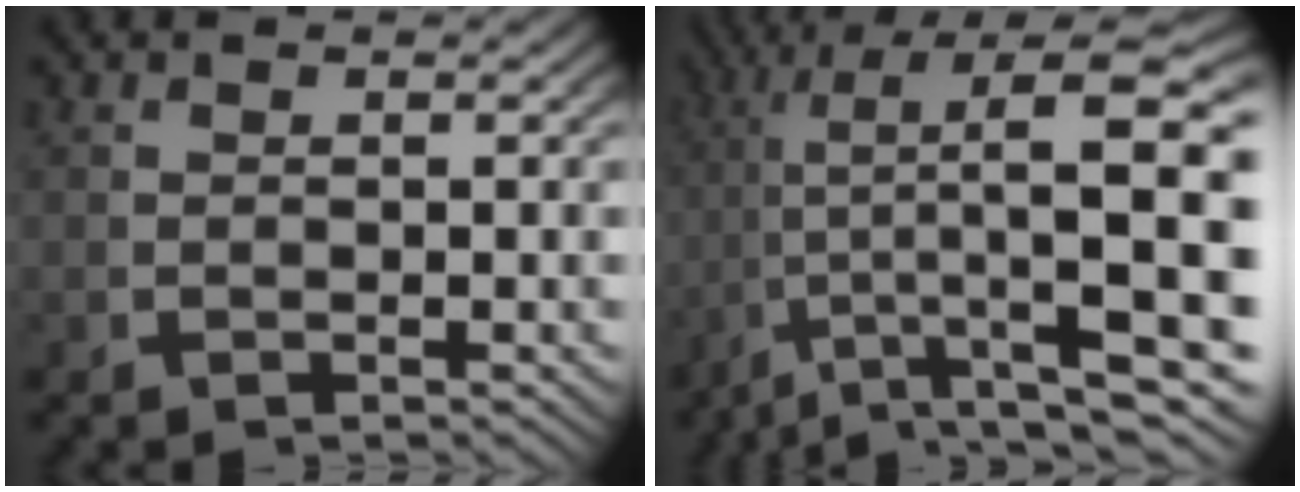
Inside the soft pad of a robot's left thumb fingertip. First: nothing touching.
{"total": 15.1, "force": [0.7, 7.2, 13.3], "torque": [-0.209, -0.026, 0.027]}